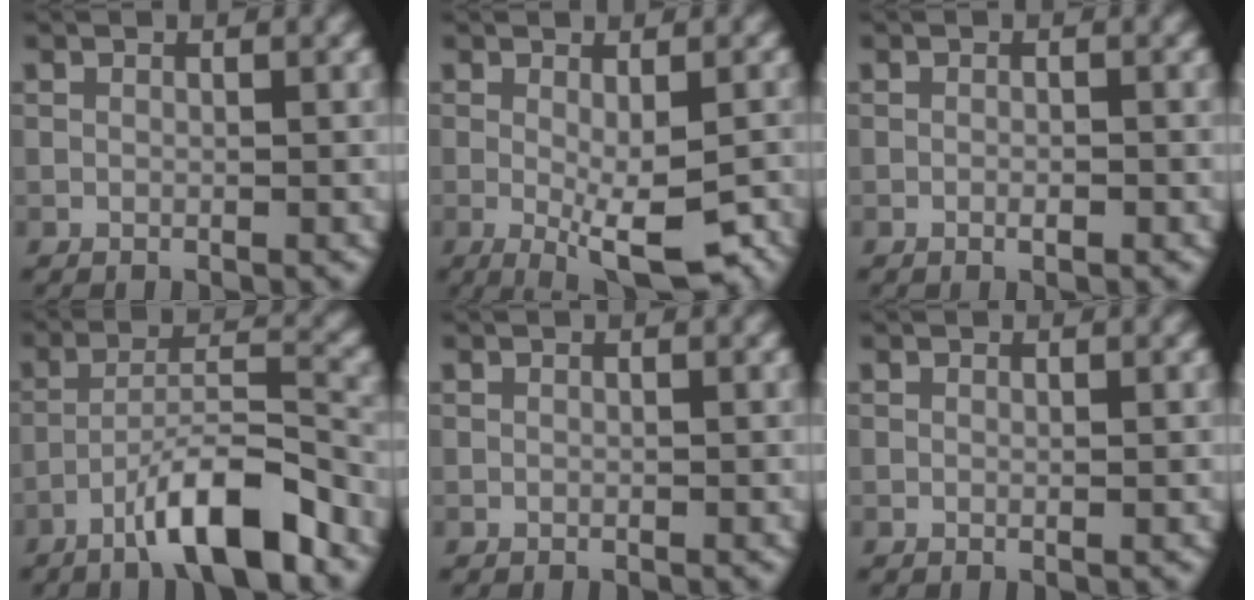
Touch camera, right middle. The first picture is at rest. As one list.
[{"total": 6.4, "force": [-1.5, 1.8, 5.9], "torque": [-0.090, -0.019, -0.017]}, {"total": 0.9, "force": [-0.3, 0.2, 0.8], "torque": [-0.012, -0.001, -0.005]}, {"total": 8.1, "force": [-5.1, 1.5, 6.2], "torque": [-0.102, 0.018, -0.088]}, {"total": 0.0}, {"total": 0.0}]